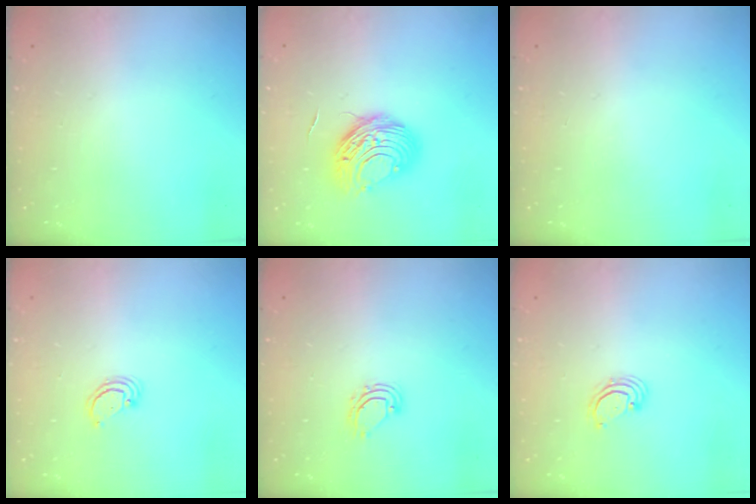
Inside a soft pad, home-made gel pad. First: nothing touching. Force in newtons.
{"total": 9.5, "press": 9.5, "slide": 0.7}
{"total": 0.0}
{"total": 2.4, "press": 2.4, "slide": 0.2}
{"total": 5.4, "press": 5.4, "slide": 0.3}
{"total": 2.7, "press": 2.7, "slide": 0.3}